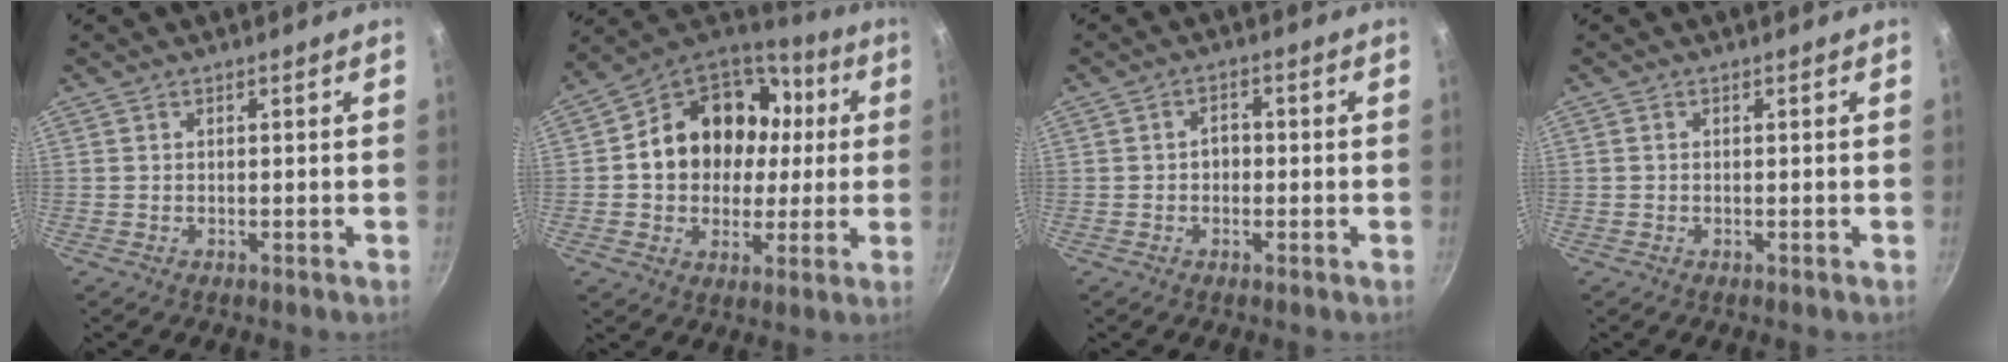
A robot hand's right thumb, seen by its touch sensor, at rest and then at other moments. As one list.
[{"total": 20.9, "force": [2.6, 17.1, 11.6], "torque": [-0.169, 0.036, 0.042]}, {"total": 2.8, "force": [-0.3, 2.2, 1.7], "torque": [-0.013, 0.009, -0.007]}, {"total": 0.0}]